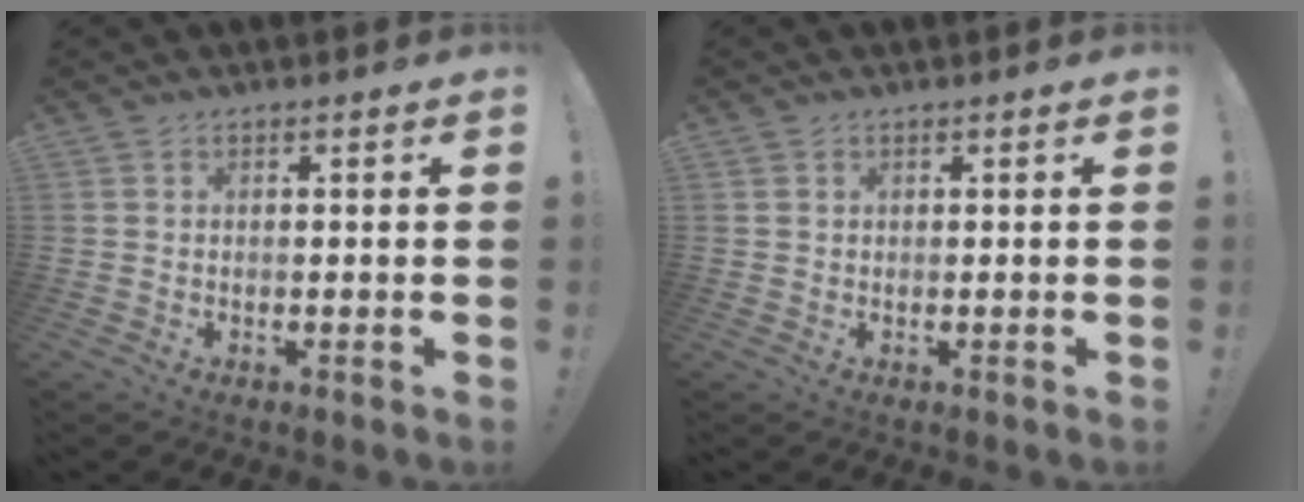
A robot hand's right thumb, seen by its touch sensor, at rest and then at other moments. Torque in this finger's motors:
{"motor_torque": [0.00, -0.16, -0.09, 0.09, 0.05]}